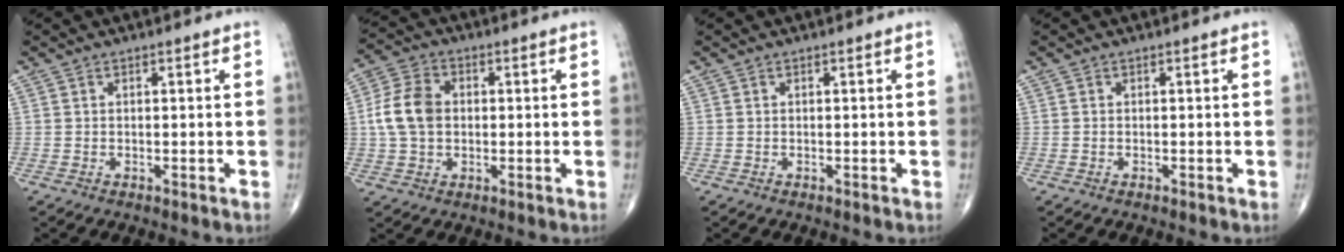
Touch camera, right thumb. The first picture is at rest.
{"total": 9.0, "force": [0.4, 6.5, 6.2], "torque": [-0.116, 0.015, 0.002]}
{"total": 0.0}
{"total": 0.0}